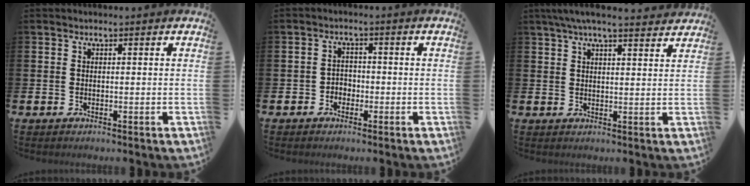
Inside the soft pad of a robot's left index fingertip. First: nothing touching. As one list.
[{"total": 2.1, "force": [-1.3, 1.6, 0.4], "torque": [-0.009, 0.005, -0.031]}, {"total": 5.2, "force": [4.8, 0.3, 2.1], "torque": [-0.050, -0.010, 0.086]}]